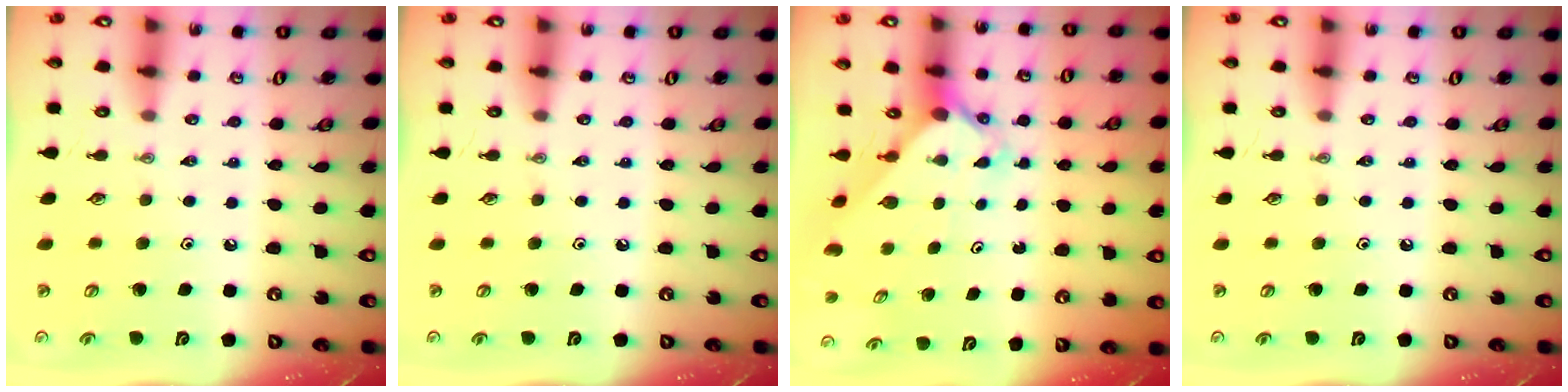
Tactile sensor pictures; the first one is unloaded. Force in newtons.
{"total": 0.0}
{"total": 2.5, "press": 2.5, "slide": 0.2}
{"total": 0.0}